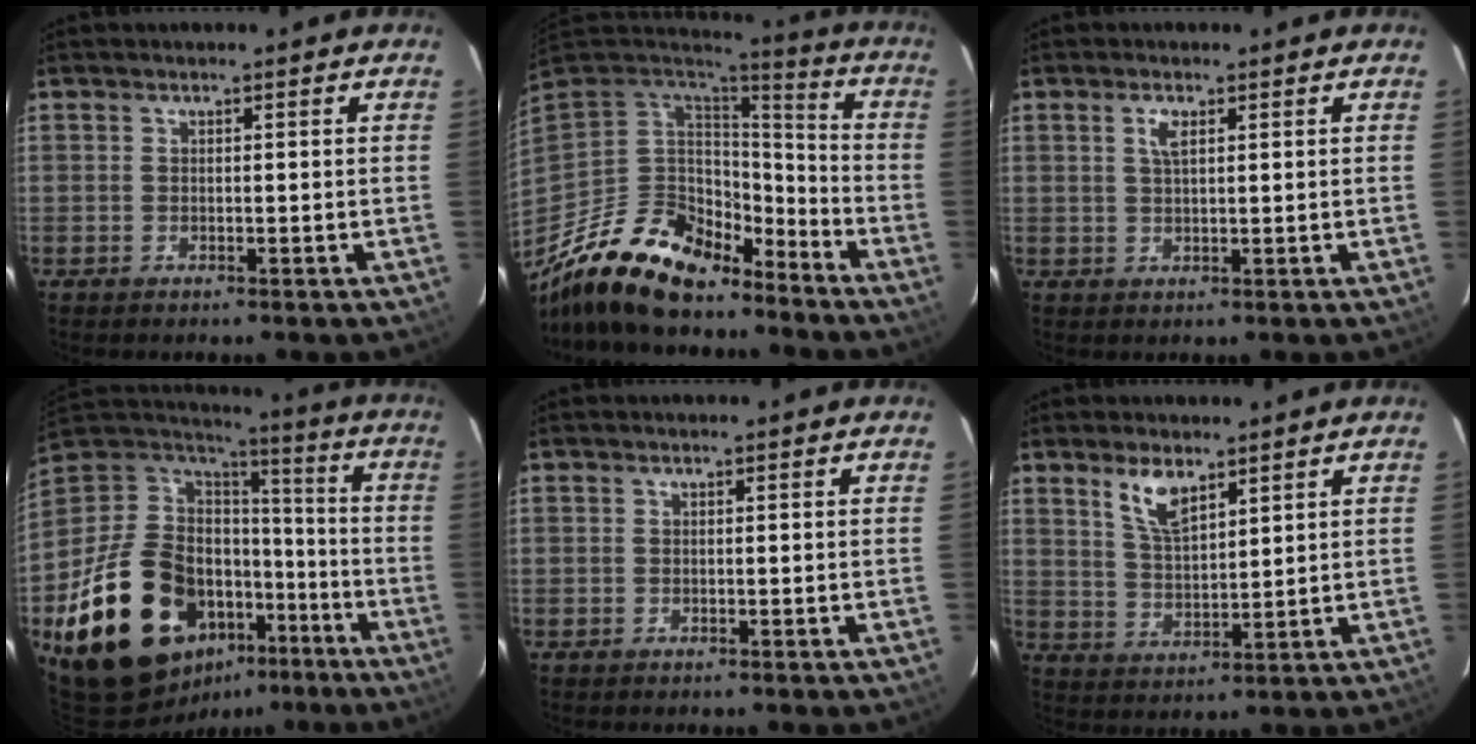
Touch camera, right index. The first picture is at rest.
{"total": 20.0, "force": [-14.6, 8.8, 10.6], "torque": [-0.216, -0.020, -0.248]}
{"total": 2.3, "force": [1.0, 0.9, 1.9], "torque": [-0.037, 0.002, 0.018]}
{"total": 26.6, "force": [-12.2, 17.8, 15.6], "torque": [-0.338, 0.017, -0.178]}
{"total": 0.0}
{"total": 6.7, "force": [4.5, 2.5, 4.3], "torque": [-0.079, 0.000, 0.092]}